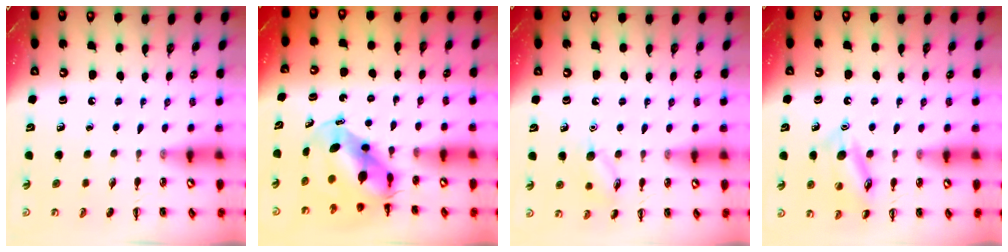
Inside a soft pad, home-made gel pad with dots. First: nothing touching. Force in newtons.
{"total": 7.0, "press": 6.7, "slide": 2.3}
{"total": 8.2, "press": 8.2, "slide": 0.7}
{"total": 13.2, "press": 13.1, "slide": 1.4}